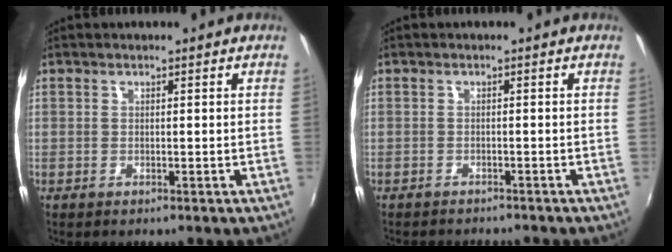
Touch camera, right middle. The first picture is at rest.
{"total": 4.4, "force": [-4.1, 0.6, 1.3], "torque": [-0.036, -0.017, -0.061]}